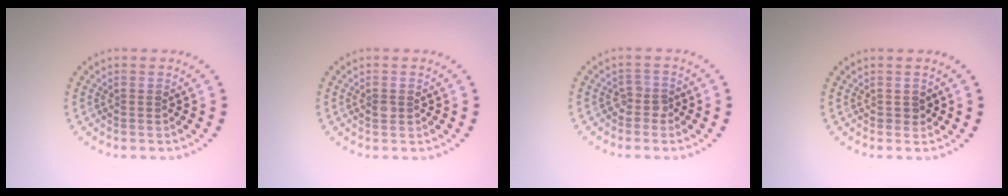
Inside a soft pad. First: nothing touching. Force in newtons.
{"total": 1.0, "press": 1.0, "slide": 0.0}
{"total": 1.4, "press": 1.1, "slide": 0.9}
{"total": 0.7, "press": 0.7, "slide": 0.0}